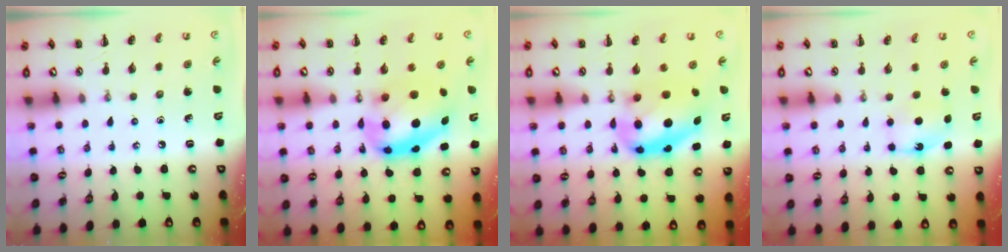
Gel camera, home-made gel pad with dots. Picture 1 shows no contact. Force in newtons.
{"total": 12.8, "press": 12.4, "slide": 3.1}
{"total": 12.3, "press": 12.0, "slide": 2.8}
{"total": 6.2, "press": 5.9, "slide": 1.9}